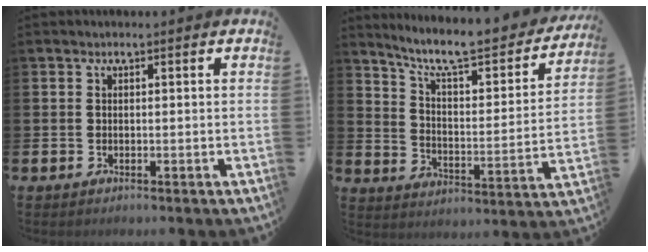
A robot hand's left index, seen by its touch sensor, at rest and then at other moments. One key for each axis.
{"total": 9.1, "fx": 8.0, "fy": 1.9, "fz": 3.9, "tx": -0.097, "ty": -0.060, "tz": 0.132}